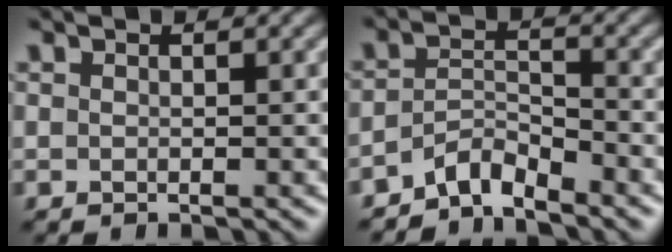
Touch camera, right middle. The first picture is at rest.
{"total": 3.2, "force": [-2.9, 0.8, 1.2], "torque": [-0.020, 0.007, -0.062]}